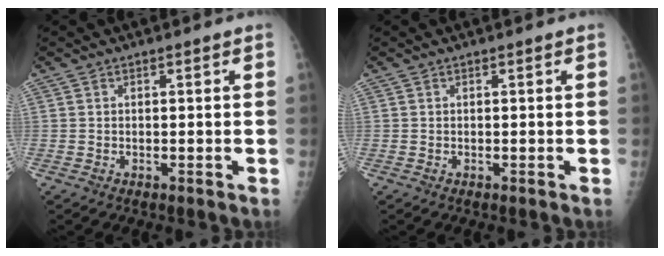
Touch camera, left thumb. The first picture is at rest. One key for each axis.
{"total": 0.0}